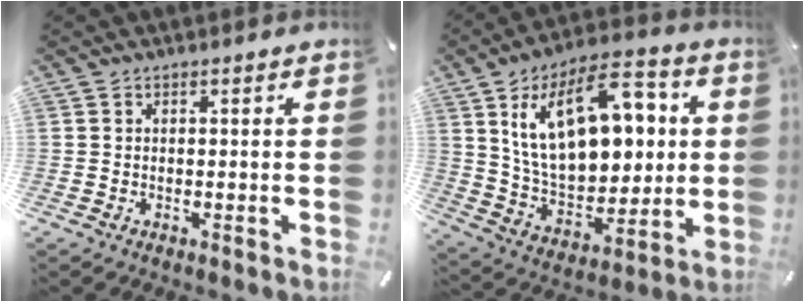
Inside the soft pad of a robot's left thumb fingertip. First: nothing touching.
{"total": 23.1, "force": [8.2, 13.8, 16.6], "torque": [-0.290, -0.032, 0.137]}